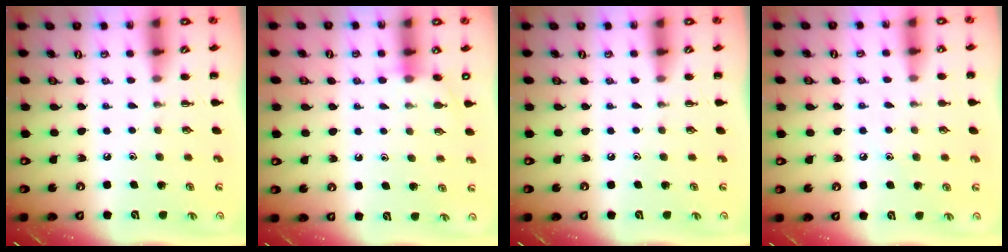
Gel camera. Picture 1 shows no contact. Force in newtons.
{"total": 5.9, "press": 5.7, "slide": 1.3}
{"total": 0.0}
{"total": 5.0, "press": 4.8, "slide": 1.4}